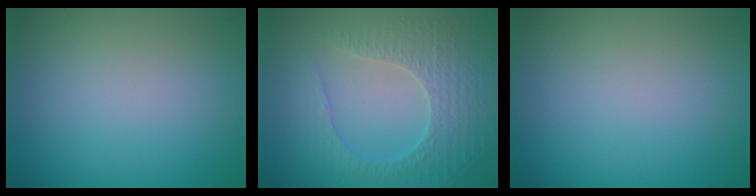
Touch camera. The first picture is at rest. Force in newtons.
{"total": 4.5, "press": 3.3, "slide": 3.1}
{"total": 0.0}